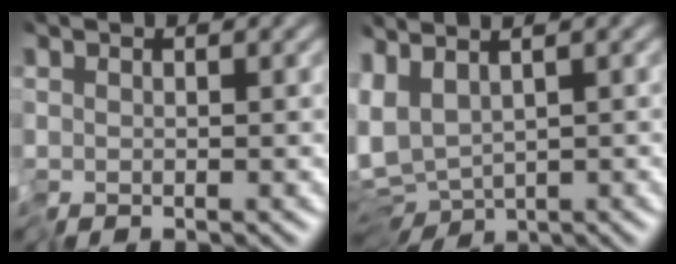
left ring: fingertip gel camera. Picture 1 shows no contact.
{"total": 6.0, "force": [0.0, 2.9, 5.3], "torque": [-0.103, -0.011, 0.022]}